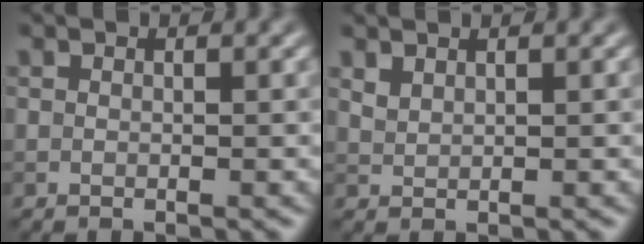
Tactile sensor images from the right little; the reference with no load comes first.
{"total": 1.0, "force": [0.9, 0.3, 0.3], "torque": [-0.011, -0.001, 0.022]}